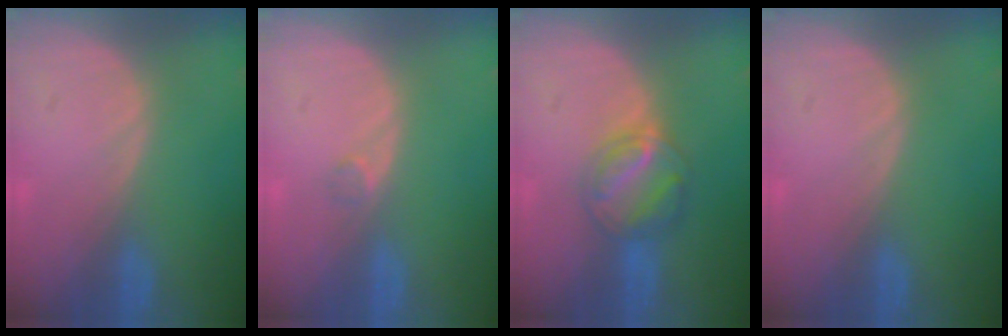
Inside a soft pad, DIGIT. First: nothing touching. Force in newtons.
{"total": 1.2, "press": 1.0, "slide": 0.7}
{"total": 5.8, "press": 5.7, "slide": 1.0}
{"total": 0.0}